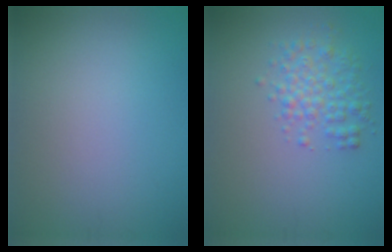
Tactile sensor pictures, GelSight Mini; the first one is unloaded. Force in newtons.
{"total": 3.0, "press": 3.0, "slide": 0.1}